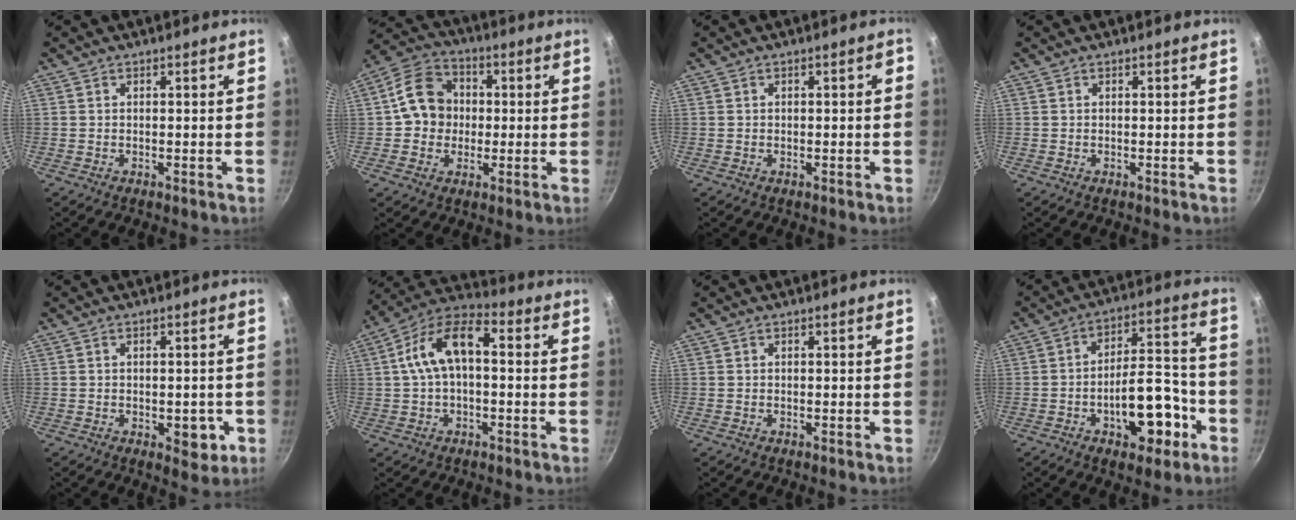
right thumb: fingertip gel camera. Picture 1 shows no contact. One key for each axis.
{"total": 10.7, "fx": 0.5, "fy": 9.4, "fz": 5.1, "tx": -0.057, "ty": 0.019, "tz": -0.006}
{"total": 0.7, "fx": -0.3, "fy": 0.5, "fz": 0.4, "tx": -0.002, "ty": 0.012, "tz": 0.001}
{"total": 0.0}
{"total": 5.5, "fx": -1.4, "fy": 3.0, "fz": 4.4, "tx": -0.030, "ty": 0.003, "tz": -0.012}
{"total": 12.6, "fx": 1.1, "fy": 6.8, "fz": 10.6, "tx": -0.179, "ty": 0.041, "tz": 0.007}
{"total": 0.0}
{"total": 14.6, "fx": -5.6, "fy": 7.3, "fz": 11.3, "tx": -0.127, "ty": 0.059, "tz": -0.073}